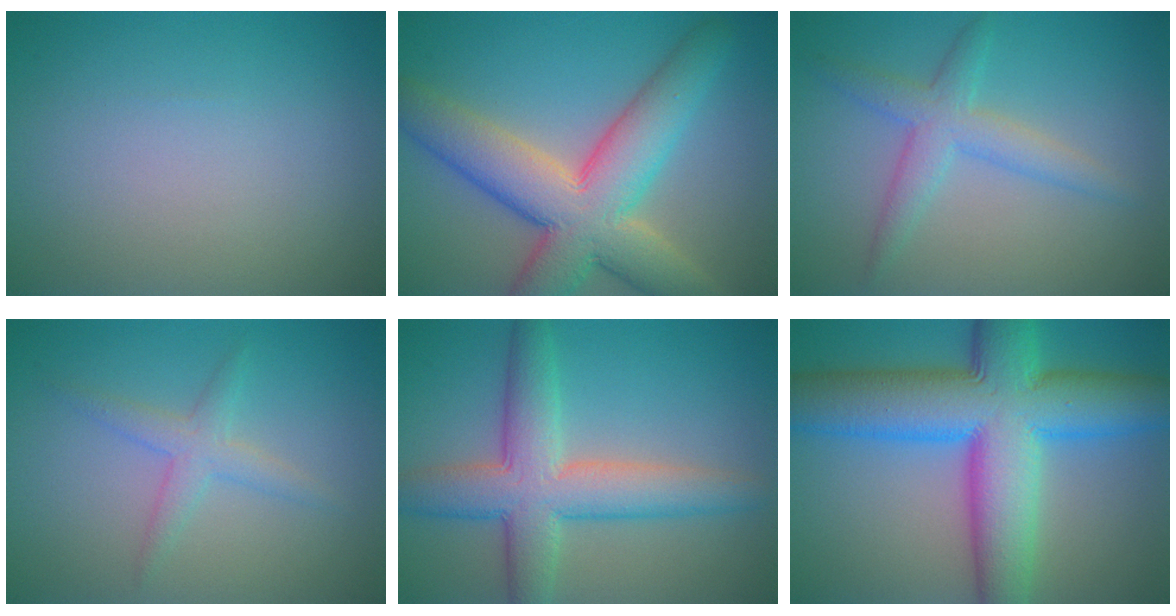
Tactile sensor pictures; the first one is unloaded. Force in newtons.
{"total": 10.4, "press": 10.4, "slide": 0.6}
{"total": 3.4, "press": 3.4, "slide": 0.0}
{"total": 2.2, "press": 2.2, "slide": 0.1}
{"total": 7.1, "press": 7.1, "slide": 0.1}
{"total": 13.3, "press": 13.3, "slide": 0.2}